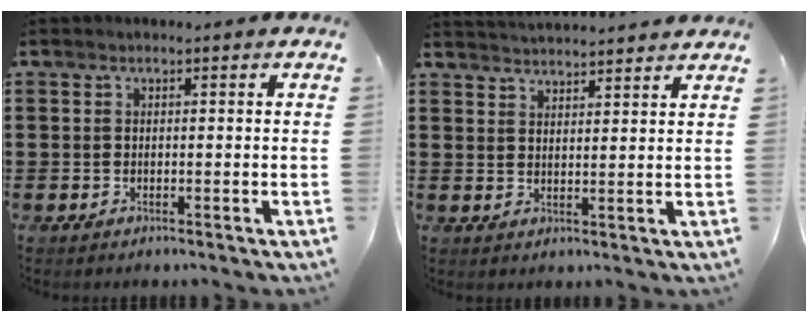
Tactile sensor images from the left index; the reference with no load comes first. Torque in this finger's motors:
{"motor_torque": [-0.08, -0.08, 0.21, 0.02]}